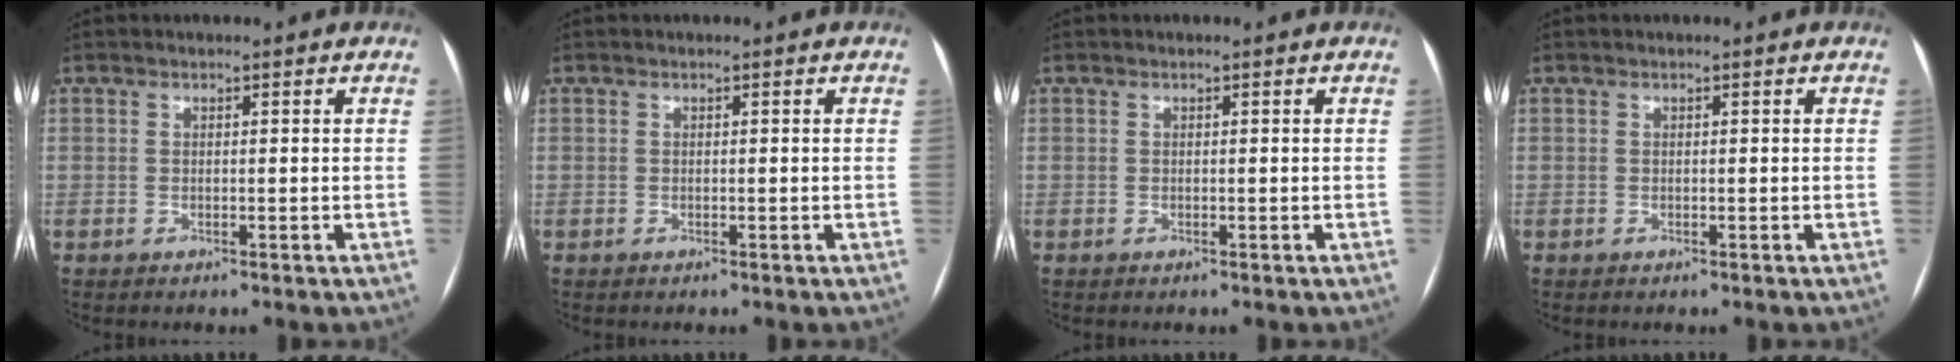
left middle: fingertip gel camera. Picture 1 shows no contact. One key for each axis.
{"total": 0.0}
{"total": 0.0}
{"total": 0.0}